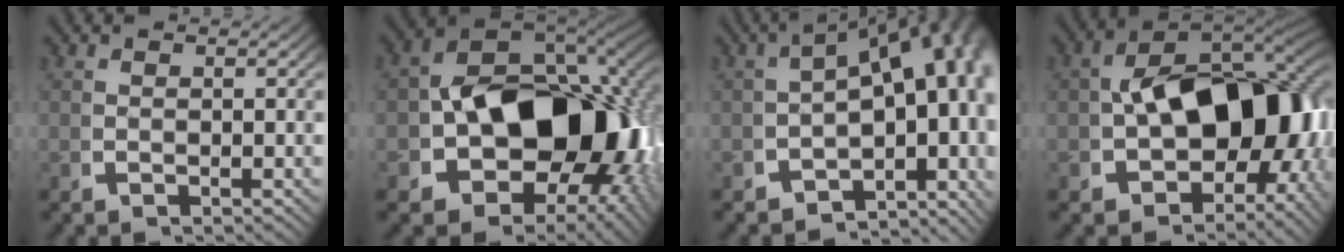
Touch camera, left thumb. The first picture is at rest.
{"total": 24.1, "force": [-3.2, 16.1, 17.6], "torque": [-0.309, -0.074, -0.021]}
{"total": 15.4, "force": [-0.2, 9.4, 12.2], "torque": [-0.142, -0.014, -0.012]}
{"total": 19.6, "force": [-1.7, 12.8, 14.9], "torque": [-0.233, -0.063, -0.001]}